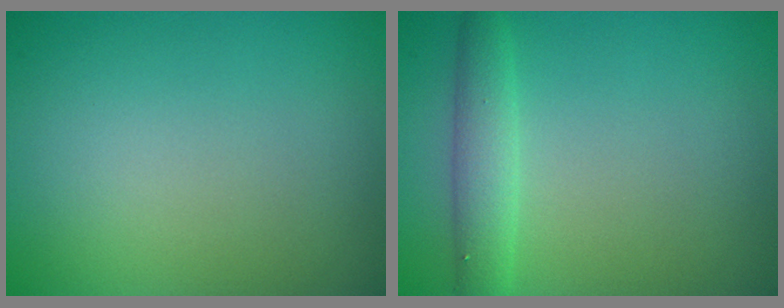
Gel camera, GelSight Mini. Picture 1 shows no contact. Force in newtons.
{"total": 2.4, "press": 2.4, "slide": 0.1}